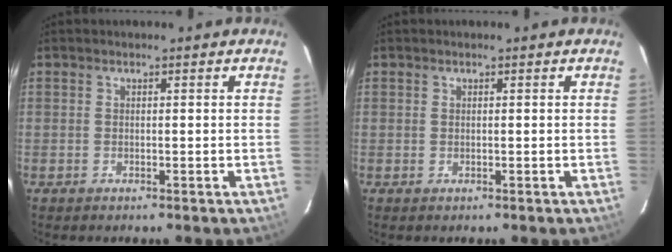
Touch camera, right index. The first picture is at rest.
{"total": 0.0}